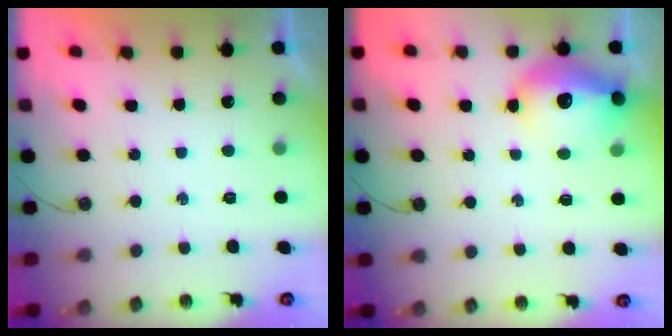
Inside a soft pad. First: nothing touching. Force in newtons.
{"total": 15.6, "press": 15.5, "slide": 1.4}